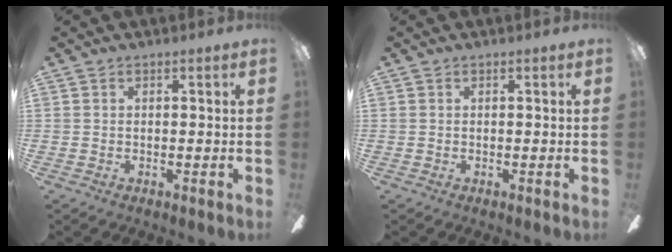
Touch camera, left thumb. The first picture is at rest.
{"total": 0.0}